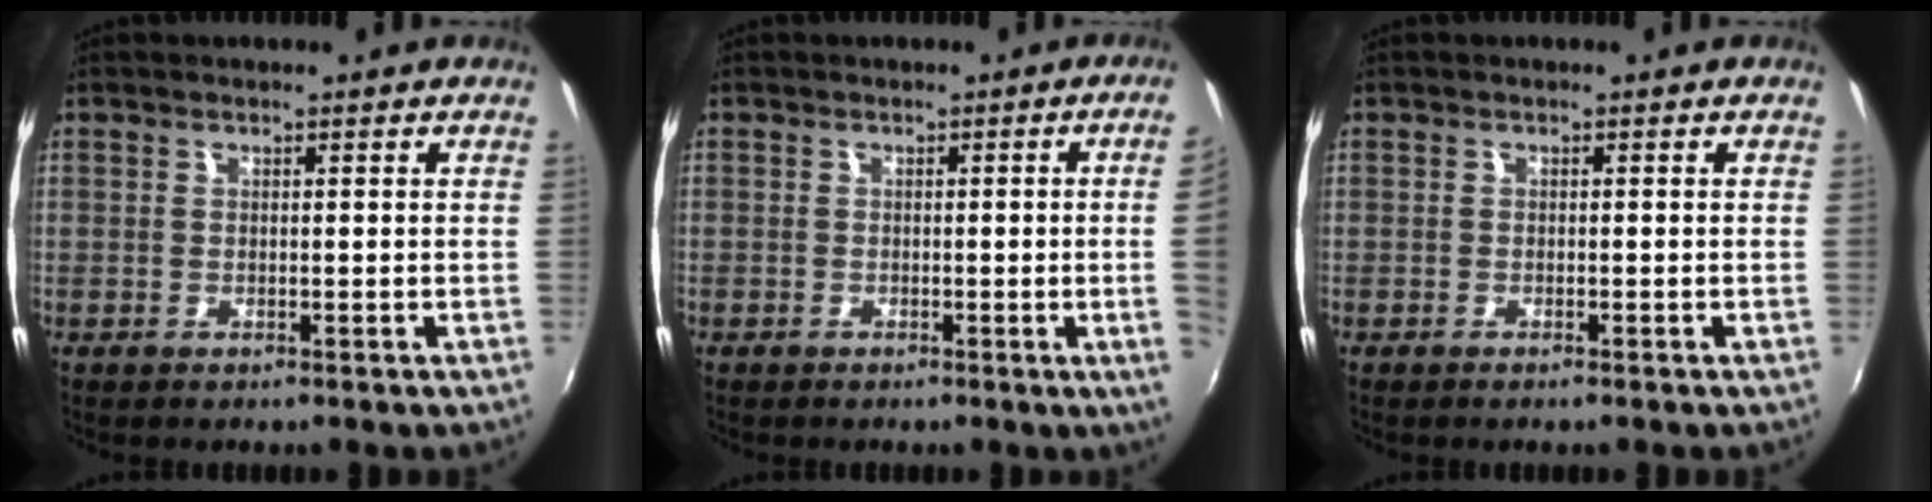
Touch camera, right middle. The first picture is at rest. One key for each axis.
{"total": 5.0, "fx": 0.2, "fy": -2.2, "fz": 4.5, "tx": -0.069, "ty": -0.008, "tz": 0.007}
{"total": 0.6, "fx": -0.5, "fy": 0.1, "fz": 0.3, "tx": -0.005, "ty": -0.002, "tz": -0.011}